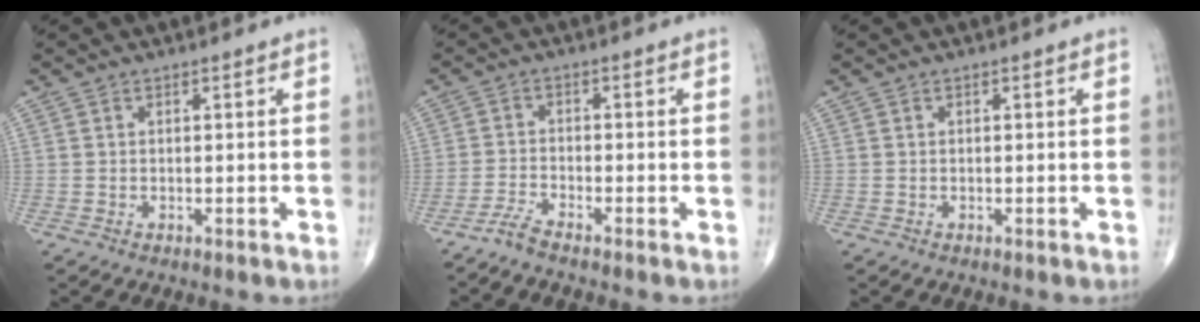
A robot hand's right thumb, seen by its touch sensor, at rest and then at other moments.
{"total": 2.5, "force": [-2.3, -0.2, 0.9], "torque": [-0.029, 0.002, -0.054]}
{"total": 0.0}